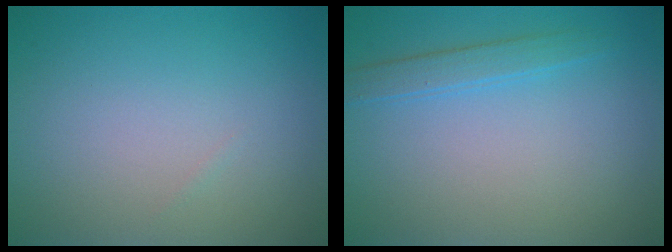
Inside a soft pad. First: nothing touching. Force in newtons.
{"total": 1.7, "press": 1.7, "slide": 0.1}